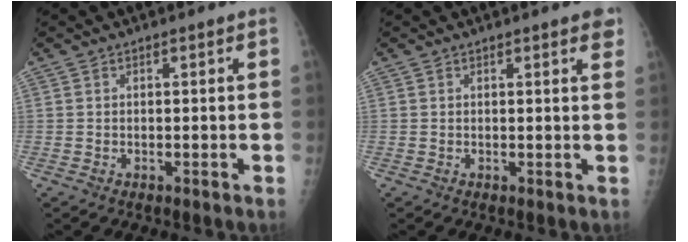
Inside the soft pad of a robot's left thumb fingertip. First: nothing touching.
{"total": 2.7, "force": [1.7, 0.6, 2.1], "torque": [-0.018, -0.001, 0.016]}